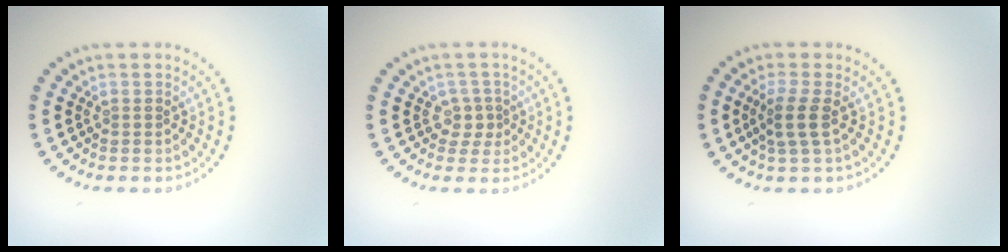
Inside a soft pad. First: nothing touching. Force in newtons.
{"total": 1.8, "press": 1.2, "slide": 1.3}
{"total": 2.3, "press": 1.9, "slide": 1.2}